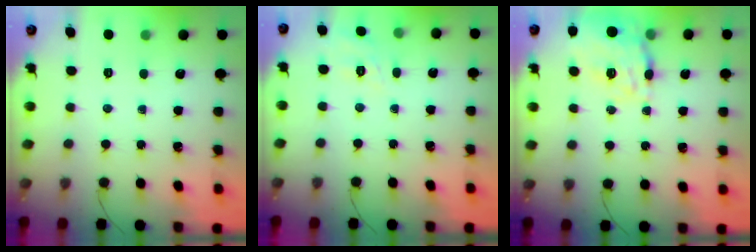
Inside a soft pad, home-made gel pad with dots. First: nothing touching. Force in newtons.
{"total": 2.4, "press": 1.4, "slide": 2.0}
{"total": 18.9, "press": 18.7, "slide": 2.9}